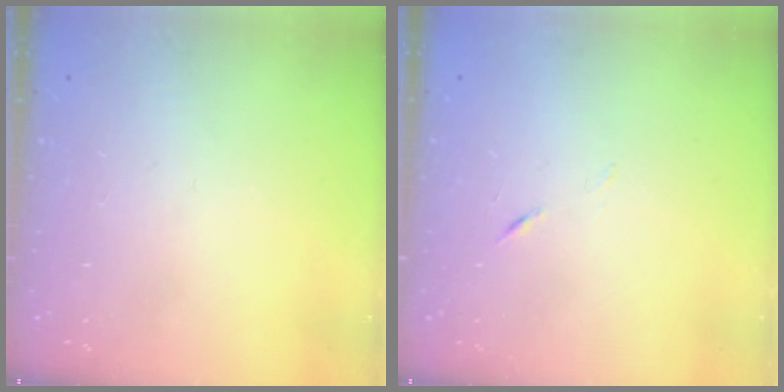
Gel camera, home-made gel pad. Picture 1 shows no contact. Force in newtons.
{"total": 4.0, "press": 3.9, "slide": 0.8}